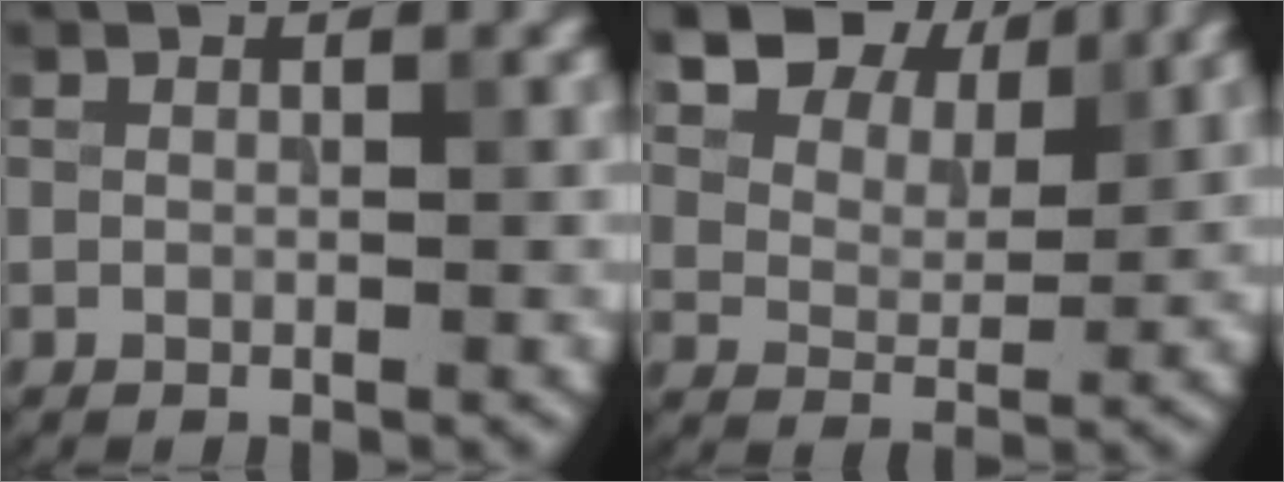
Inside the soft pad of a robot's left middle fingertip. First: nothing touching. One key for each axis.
{"total": 8.3, "fx": 6.4, "fy": 4.0, "fz": 3.5, "tx": -0.071, "ty": -0.007, "tz": 0.114}